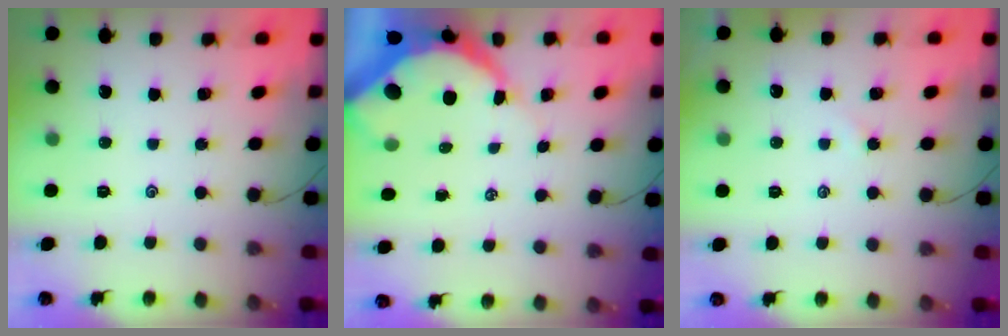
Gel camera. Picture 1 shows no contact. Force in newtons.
{"total": 9.3, "press": 9.3, "slide": 1.0}
{"total": 1.3, "press": 1.3, "slide": 0.3}